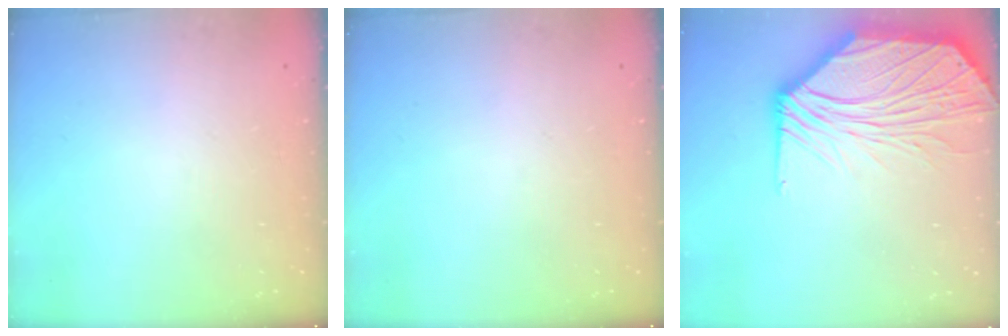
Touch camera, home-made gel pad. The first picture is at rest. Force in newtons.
{"total": 0.0}
{"total": 18.9, "press": 18.6, "slide": 3.0}